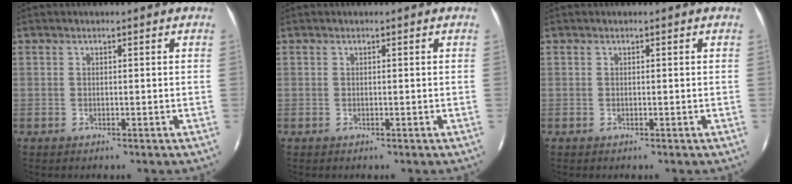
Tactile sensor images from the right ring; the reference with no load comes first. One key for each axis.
{"total": 0.0}
{"total": 0.0}